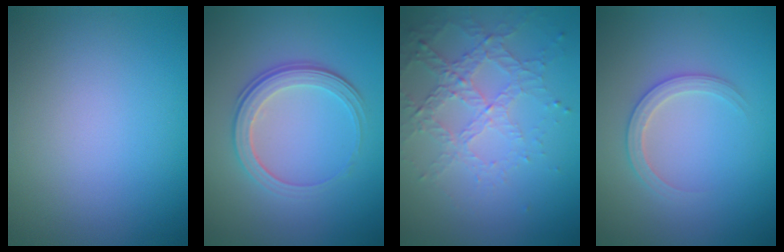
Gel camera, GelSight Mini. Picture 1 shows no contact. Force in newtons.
{"total": 3.4, "press": 2.7, "slide": 2.1}
{"total": 4.5, "press": 3.1, "slide": 3.3}
{"total": 2.2, "press": 2.2, "slide": 0.2}